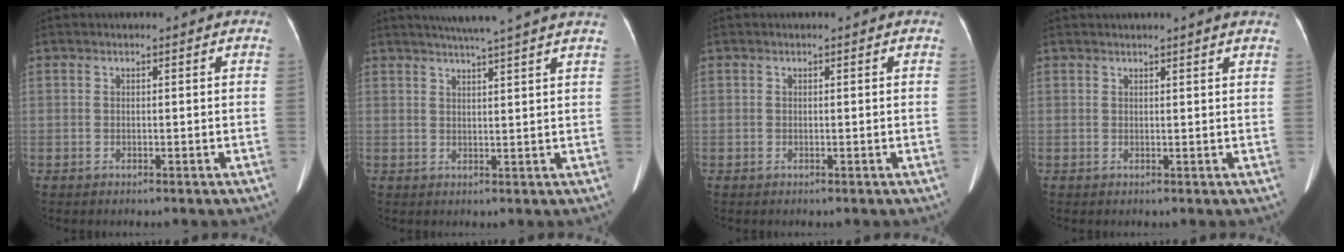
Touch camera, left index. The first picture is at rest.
{"total": 10.4, "force": [8.8, -1.0, 5.4], "torque": [-0.081, 0.023, 0.104]}
{"total": 0.0}
{"total": 4.1, "force": [3.7, -0.3, 1.7], "torque": [-0.025, 0.017, 0.035]}